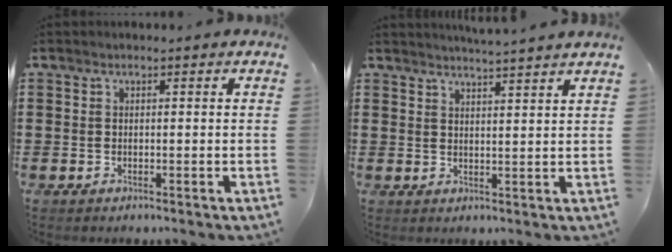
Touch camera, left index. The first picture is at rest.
{"total": 3.1, "force": [3.0, -0.8, 0.4], "torque": [-0.016, -0.015, 0.055]}